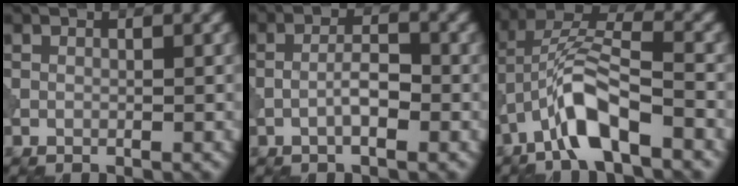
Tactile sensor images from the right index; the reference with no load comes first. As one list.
[{"total": 2.3, "force": [-0.9, 0.6, 2.0], "torque": [-0.038, 0.009, -0.020]}, {"total": 6.9, "force": [-3.7, 2.0, 5.5], "torque": [-0.106, 0.014, -0.075]}]